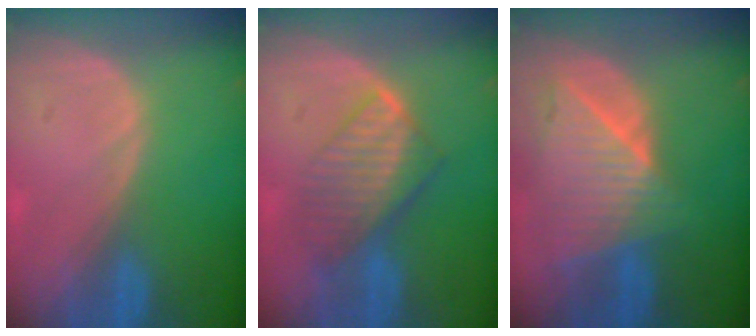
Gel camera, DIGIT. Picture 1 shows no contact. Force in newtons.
{"total": 7.5, "press": 6.8, "slide": 3.1}
{"total": 9.1, "press": 8.1, "slide": 4.0}